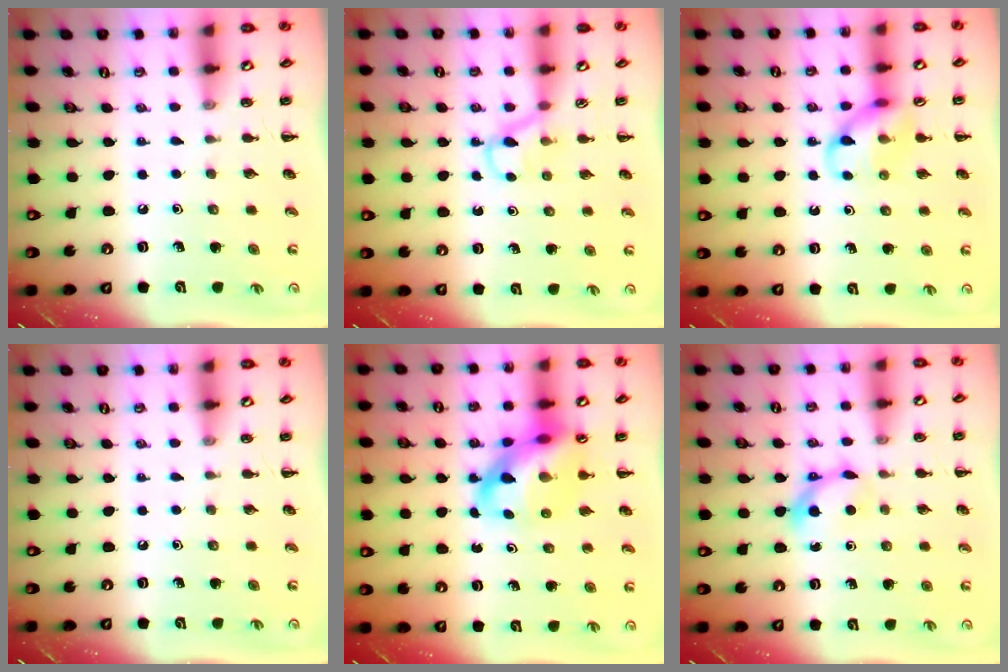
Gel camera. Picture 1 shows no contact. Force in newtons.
{"total": 3.3, "press": 3.1, "slide": 1.1}
{"total": 10.6, "press": 10.5, "slide": 1.1}
{"total": 0.0}
{"total": 12.2, "press": 11.7, "slide": 3.2}
{"total": 5.8, "press": 5.6, "slide": 1.6}